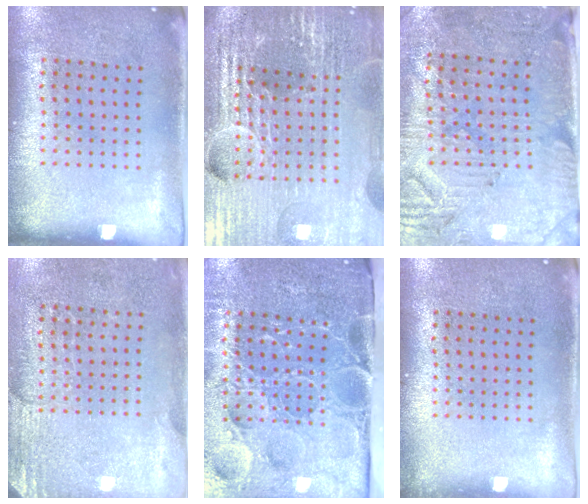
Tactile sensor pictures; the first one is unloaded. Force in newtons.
{"total": 6.5, "press": 5.7, "slide": 3.2}
{"total": 3.1, "press": 2.8, "slide": 1.4}
{"total": 2.6, "press": 2.3, "slide": 1.2}
{"total": 5.1, "press": 4.3, "slide": 2.8}
{"total": 0.5, "press": 0.5, "slide": 0.2}